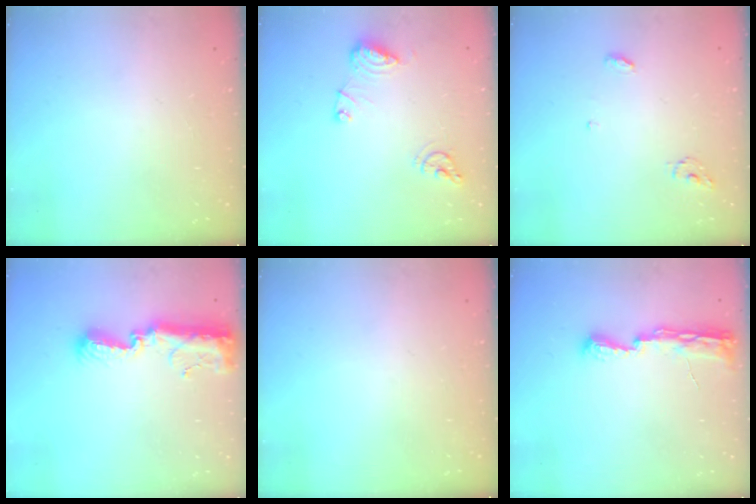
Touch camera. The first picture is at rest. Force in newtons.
{"total": 10.5, "press": 10.4, "slide": 1.1}
{"total": 3.5, "press": 3.5, "slide": 0.3}
{"total": 11.5, "press": 11.4, "slide": 0.9}
{"total": 0.0}
{"total": 7.9, "press": 7.8, "slide": 0.8}